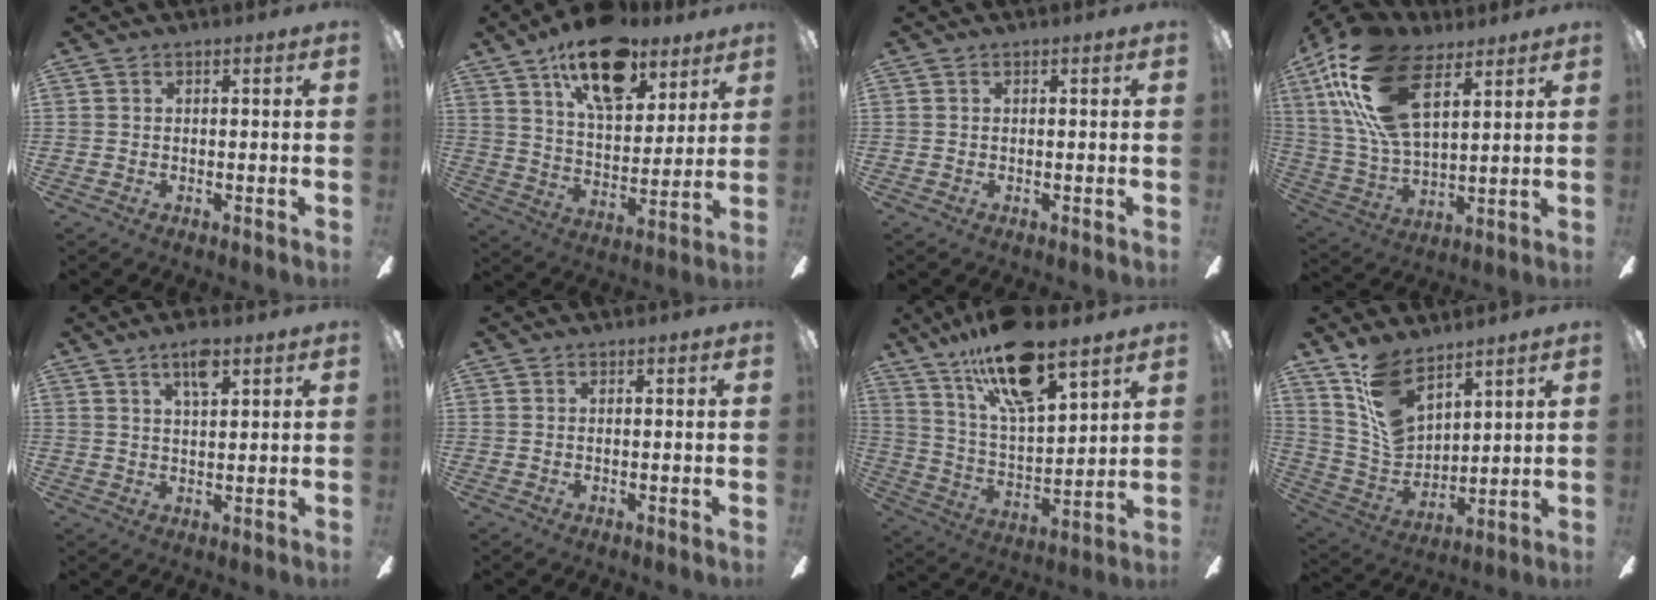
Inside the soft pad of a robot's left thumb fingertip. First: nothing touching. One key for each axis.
{"total": 18.2, "fx": 12.2, "fy": 8.6, "fz": 10.4, "tx": -0.156, "ty": -0.059, "tz": 0.208}
{"total": 0.0}
{"total": 22.5, "fx": 11.3, "fy": 11.1, "fz": 15.9, "tx": -0.347, "ty": -0.024, "tz": 0.203}
{"total": 5.9, "fx": 3.7, "fy": 1.8, "fz": 4.2, "tx": -0.067, "ty": -0.006, "tz": 0.058}
{"total": 0.0}
{"total": 17.6, "fx": 13.1, "fy": 5.2, "fz": 10.6, "tx": -0.193, "ty": -0.070, "tz": 0.226}
{"total": 12.5, "fx": 8.8, "fy": 6.6, "fz": 6.0, "tx": -0.136, "ty": -0.036, "tz": 0.177}